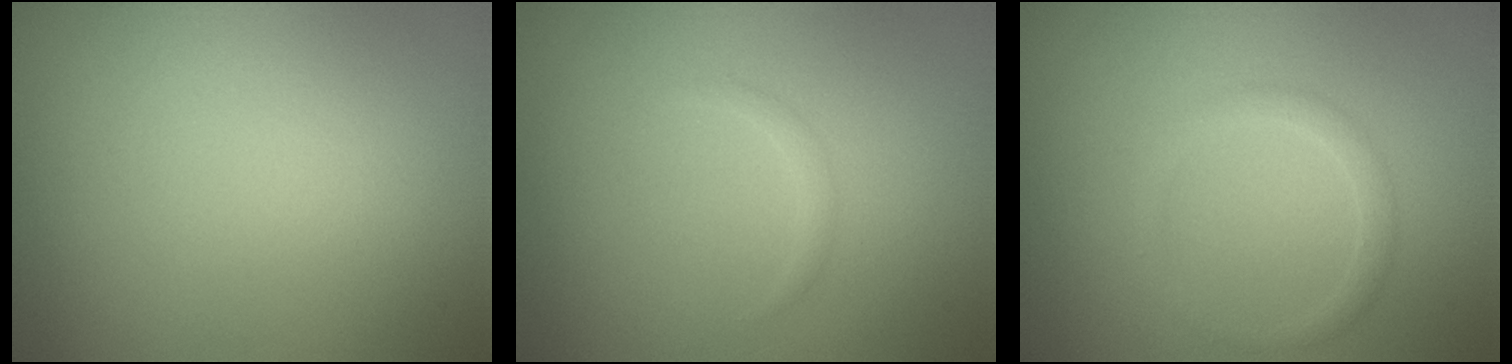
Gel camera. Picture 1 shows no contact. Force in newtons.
{"total": 0.6, "press": 0.6, "slide": 0.0}
{"total": 1.5, "press": 1.5, "slide": 0.2}